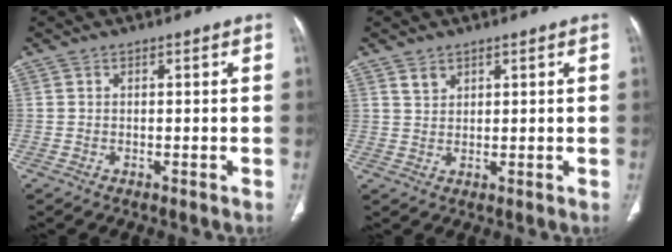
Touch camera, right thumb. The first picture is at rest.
{"total": 2.2, "force": [1.6, 1.2, 0.8], "torque": [-0.007, -0.008, 0.034]}